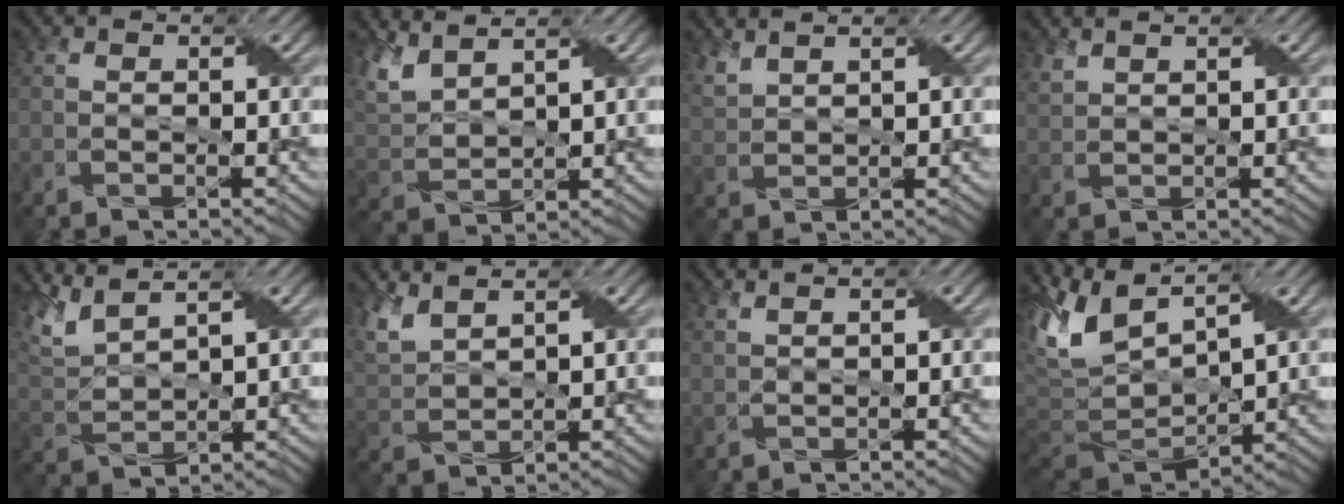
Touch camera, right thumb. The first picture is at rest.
{"total": 5.8, "force": [4.3, 2.0, 3.3], "torque": [-0.100, 0.010, 0.091]}
{"total": 2.6, "force": [2.2, 0.5, 1.2], "torque": [-0.040, 0.005, 0.055]}
{"total": 1.7, "force": [1.5, 0.4, 0.6], "torque": [-0.025, 0.005, 0.038]}
{"total": 6.7, "force": [4.9, 1.7, 4.2], "torque": [-0.120, 0.016, 0.103]}
{"total": 5.2, "force": [3.8, 1.9, 3.0], "torque": [-0.091, 0.007, 0.082]}
{"total": 1.3, "force": [1.1, 0.1, 0.7], "torque": [-0.020, 0.002, 0.023]}
{"total": 10.1, "force": [3.7, 5.1, 7.9], "torque": [-0.202, 0.011, 0.063]}